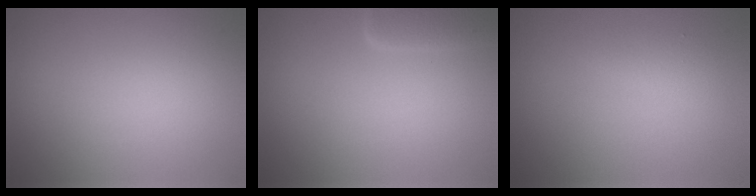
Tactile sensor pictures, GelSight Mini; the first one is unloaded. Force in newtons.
{"total": 2.9, "press": 2.9, "slide": 0.2}
{"total": 1.2, "press": 1.2, "slide": 0.1}